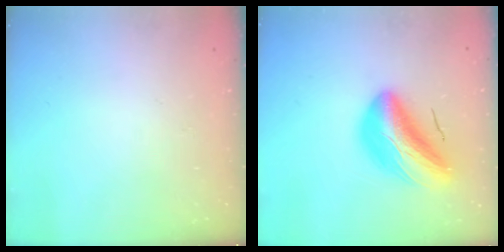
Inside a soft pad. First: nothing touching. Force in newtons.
{"total": 14.3, "press": 13.7, "slide": 4.2}